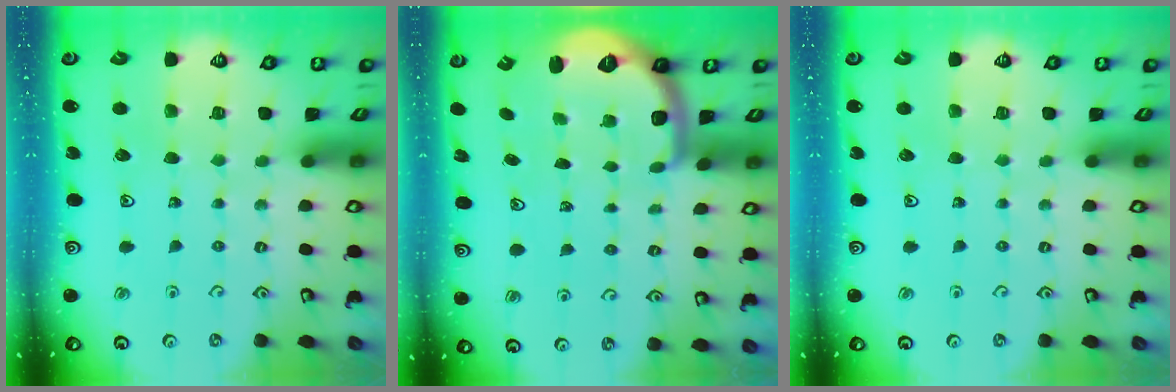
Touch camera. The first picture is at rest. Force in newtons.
{"total": 1.9, "press": 1.8, "slide": 0.5}
{"total": 0.0}